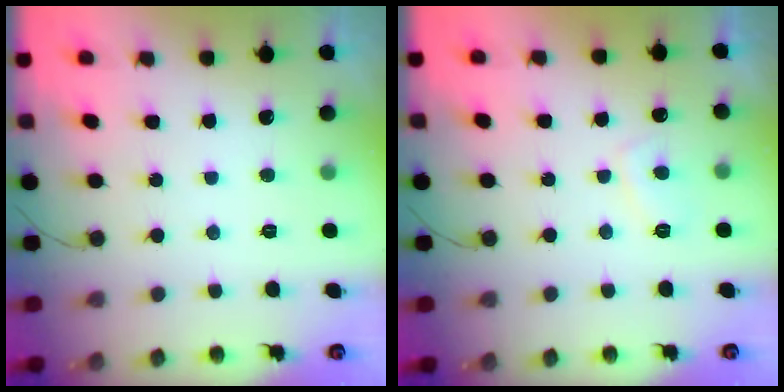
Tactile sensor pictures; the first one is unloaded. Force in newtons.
{"total": 3.3, "press": 3.2, "slide": 0.9}